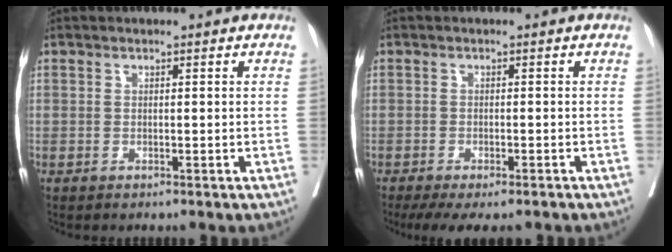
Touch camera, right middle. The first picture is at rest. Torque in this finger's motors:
{"motor_torque": [0.56, -0.51, 0.29, 0.06]}